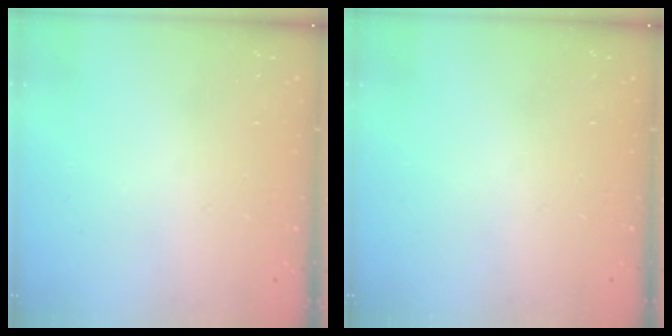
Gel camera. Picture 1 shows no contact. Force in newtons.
{"total": 0.0}